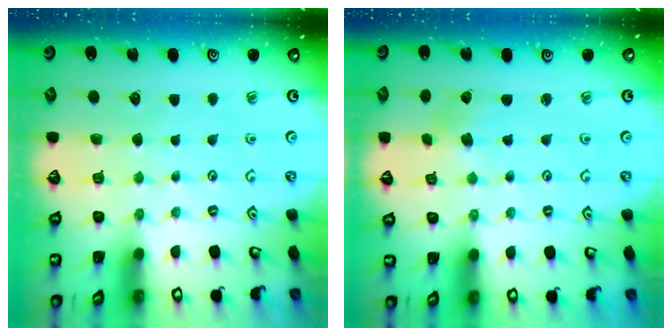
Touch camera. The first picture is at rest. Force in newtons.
{"total": 3.2, "press": 3.2, "slide": 0.5}